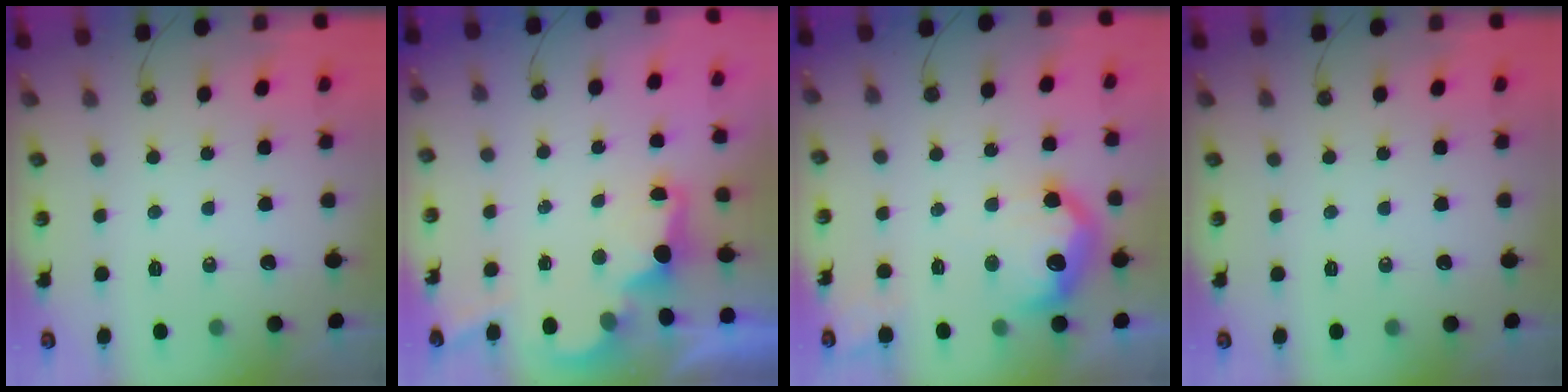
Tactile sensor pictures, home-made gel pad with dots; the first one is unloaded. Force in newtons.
{"total": 2.5, "press": 2.4, "slide": 0.7}
{"total": 12.7, "press": 12.7, "slide": 1.1}
{"total": 0.0}